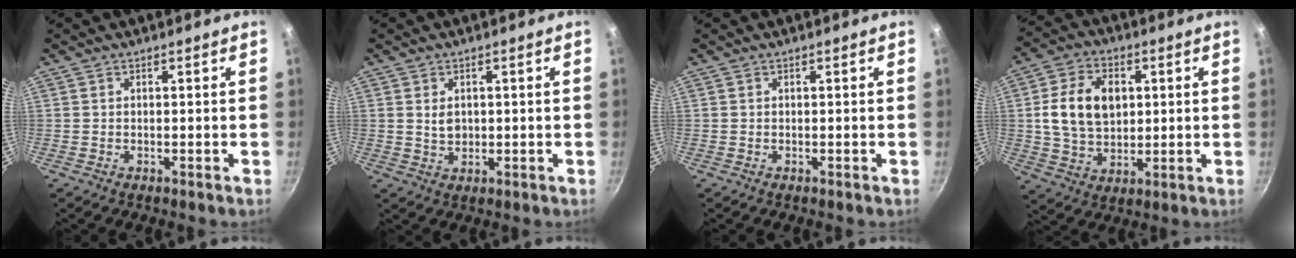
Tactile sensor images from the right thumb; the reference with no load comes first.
{"total": 3.0, "force": [0.5, 2.3, 2.0], "torque": [-0.026, -0.002, 0.011]}
{"total": 0.0}
{"total": 12.9, "force": [2.0, 9.1, 8.8], "torque": [-0.140, 0.000, 0.035]}